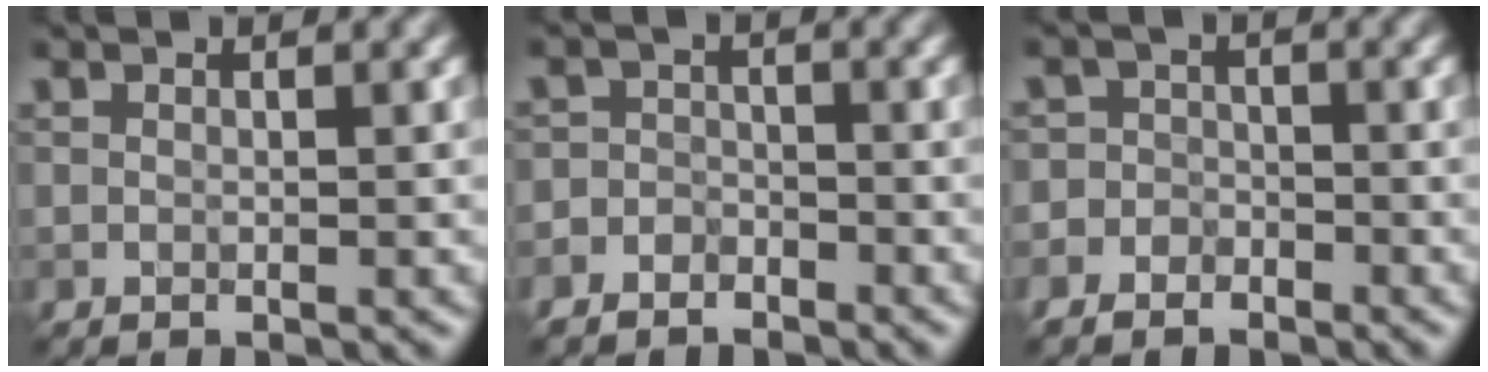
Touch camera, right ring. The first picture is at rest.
{"total": 2.9, "force": [-2.1, 2.0, 0.1], "torque": [0.033, 0.004, -0.048]}
{"total": 4.0, "force": [-2.5, 3.1, 0.0], "torque": [0.038, 0.005, -0.061]}